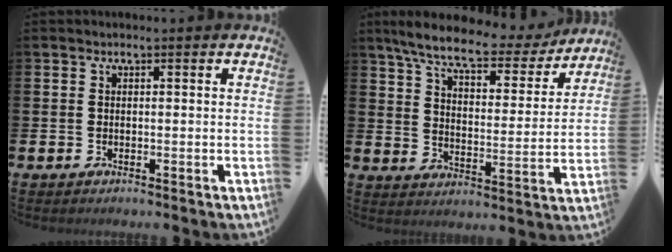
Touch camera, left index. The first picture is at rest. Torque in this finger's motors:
{"motor_torque": [1.13, -1.00, 0.76, 0.21]}